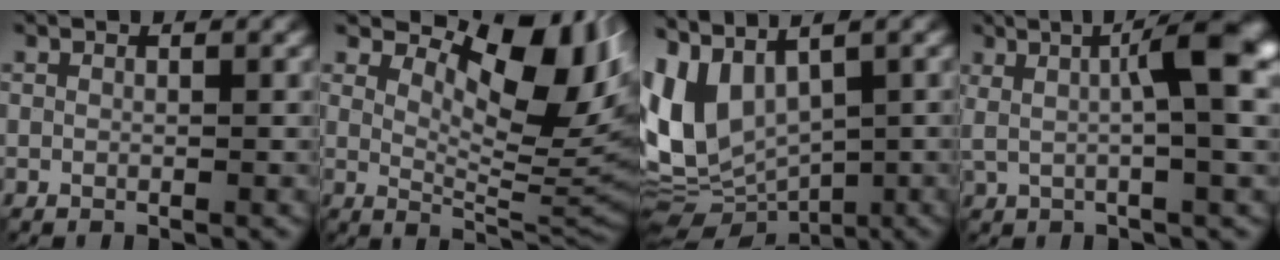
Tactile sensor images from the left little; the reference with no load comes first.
{"total": 10.3, "force": [4.4, 4.6, 8.2], "torque": [-0.121, -0.006, 0.074]}
{"total": 8.0, "force": [0.9, 4.8, 6.3], "torque": [-0.133, -0.010, 0.025]}
{"total": 7.6, "force": [1.6, 1.6, 7.2], "torque": [-0.106, 0.014, 0.023]}